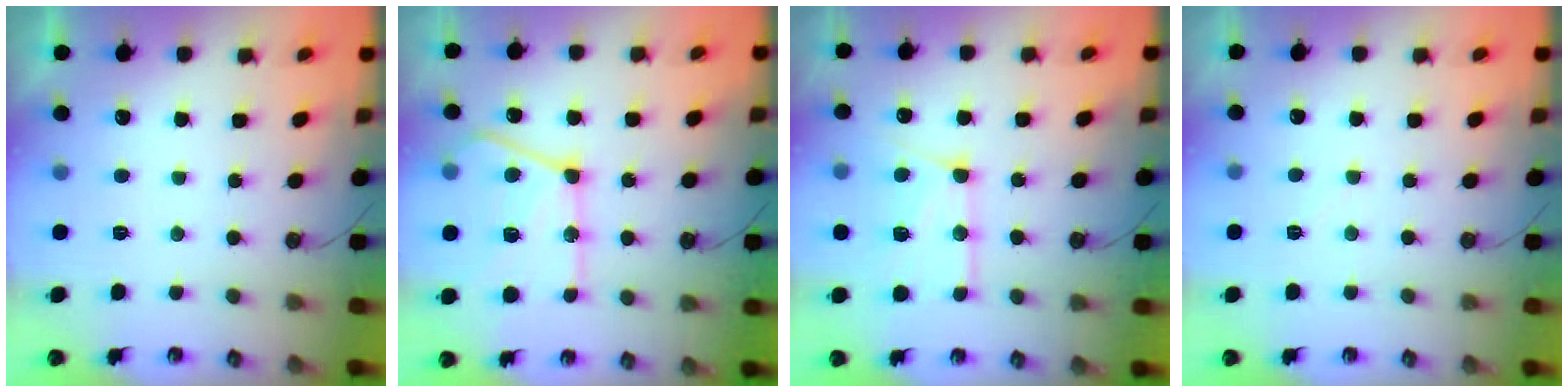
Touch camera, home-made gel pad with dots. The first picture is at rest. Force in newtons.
{"total": 22.3, "press": 22.2, "slide": 2.8}
{"total": 16.9, "press": 16.8, "slide": 1.6}
{"total": 2.5, "press": 2.5, "slide": 0.4}